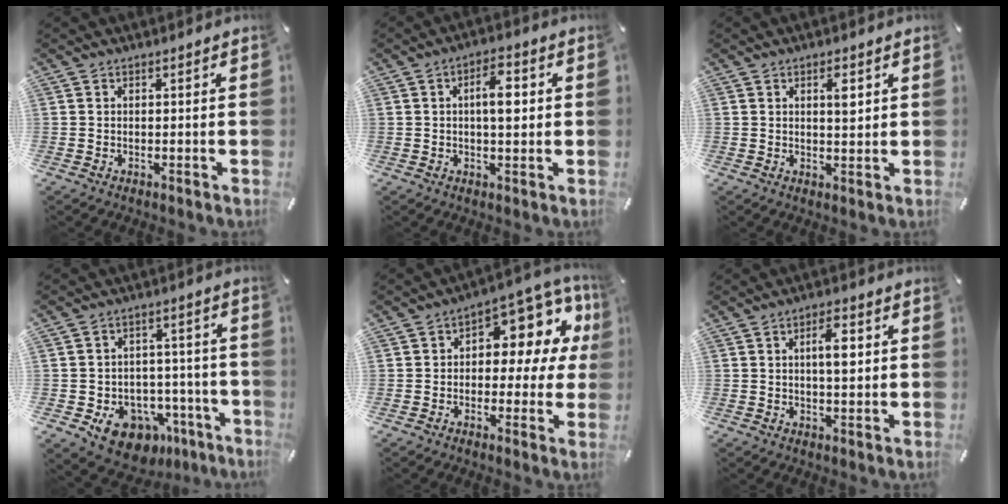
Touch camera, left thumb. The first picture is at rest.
{"total": 7.4, "force": [0.8, 3.3, 6.6], "torque": [-0.102, 0.006, 0.008]}
{"total": 3.8, "force": [1.4, 1.4, 3.2], "torque": [-0.046, -0.005, 0.017]}
{"total": 11.2, "force": [-5.5, 8.7, 4.4], "torque": [-0.035, 0.034, -0.083]}
{"total": 11.0, "force": [4.1, 6.6, 7.8], "torque": [-0.104, -0.038, 0.070]}
{"total": 6.3, "force": [1.1, 2.5, 5.7], "torque": [-0.091, 0.000, 0.011]}